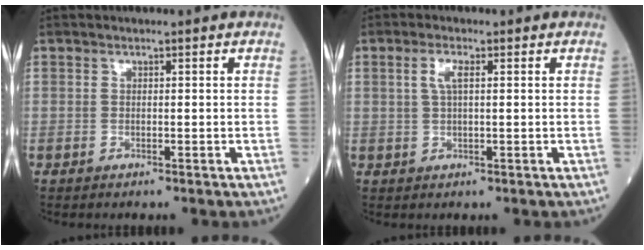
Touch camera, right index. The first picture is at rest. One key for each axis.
{"total": 2.6, "fx": 0.8, "fy": 0.6, "fz": 2.4, "tx": -0.053, "ty": 0.006, "tz": 0.017}